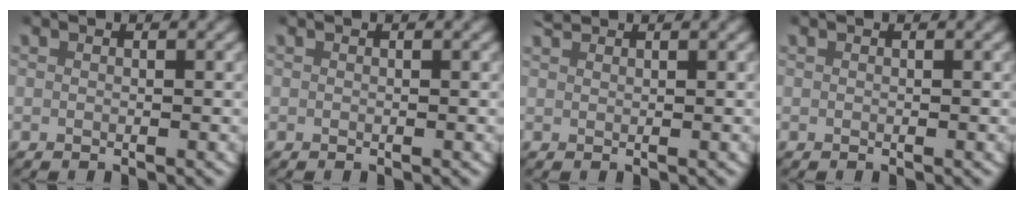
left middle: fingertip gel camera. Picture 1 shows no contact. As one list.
[{"total": 0.0}, {"total": 1.0, "force": [1.0, 0.0, 0.0], "torque": [-0.003, 0.001, 0.020]}, {"total": 0.0}]